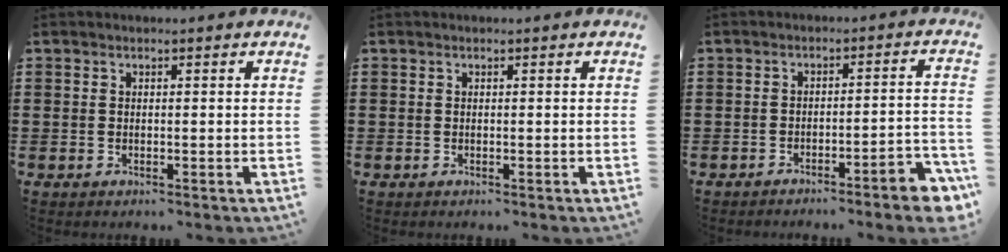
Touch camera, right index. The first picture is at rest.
{"total": 0.0}
{"total": 4.1, "force": [-3.5, 0.0, 2.2], "torque": [-0.038, -0.008, -0.066]}